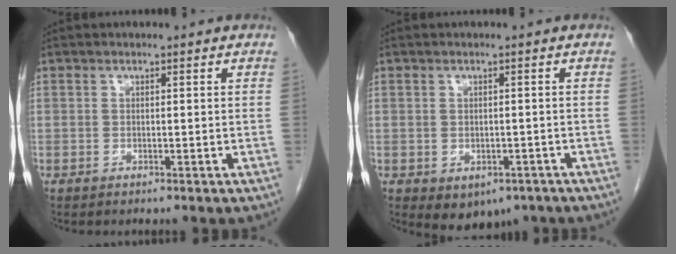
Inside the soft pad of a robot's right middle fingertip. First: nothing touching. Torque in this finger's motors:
{"motor_torque": [0.28, -0.27, 0.04, 0.03]}